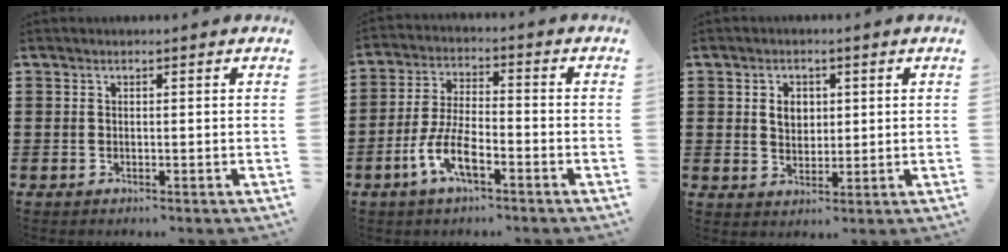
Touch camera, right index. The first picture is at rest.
{"total": 7.3, "force": [-3.7, 2.3, 5.8], "torque": [-0.144, -0.011, -0.076]}
{"total": 3.3, "force": [0.7, 2.5, 2.0], "torque": [-0.038, 0.007, 0.009]}